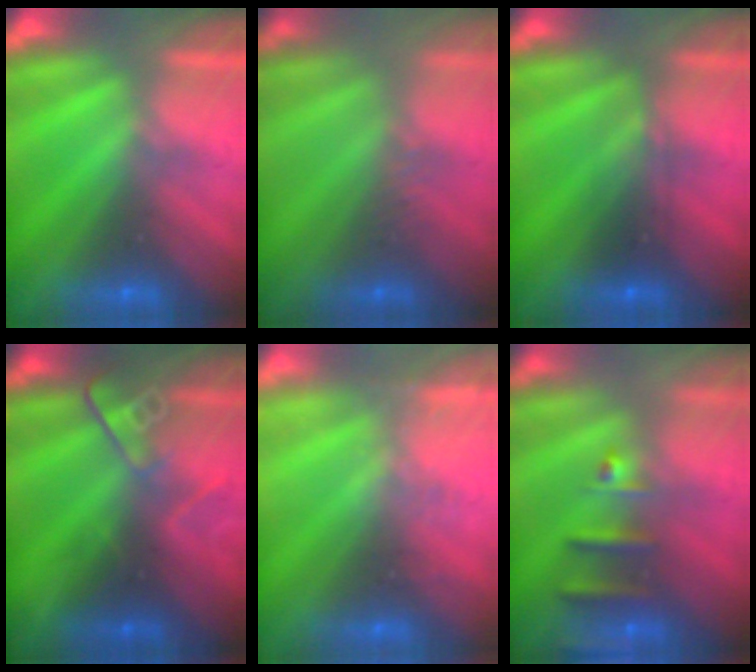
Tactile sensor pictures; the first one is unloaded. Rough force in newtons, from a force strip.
{"total": 3.2}
{"total": 2.4}
{"total": 2.5}
{"total": 2.3}
{"total": 2.4}